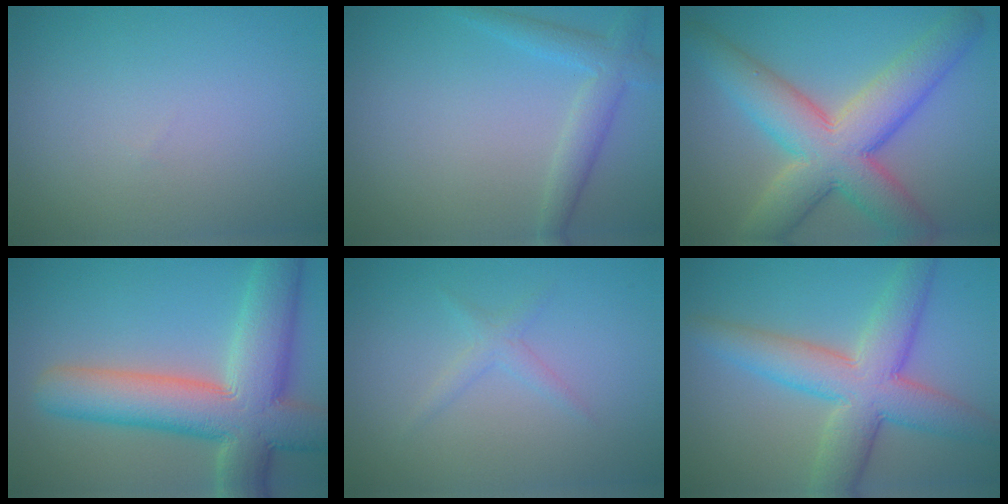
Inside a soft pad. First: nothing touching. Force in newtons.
{"total": 3.0, "press": 3.0, "slide": 0.0}
{"total": 9.9, "press": 9.8, "slide": 0.5}
{"total": 11.8, "press": 11.8, "slide": 1.0}
{"total": 1.3, "press": 1.3, "slide": 0.0}
{"total": 7.7, "press": 7.7, "slide": 0.1}